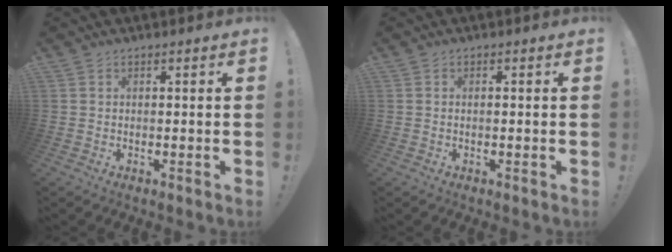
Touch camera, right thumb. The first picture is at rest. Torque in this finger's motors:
{"motor_torque": [-0.02, 0.12, 0.13, -0.09, 0.00]}